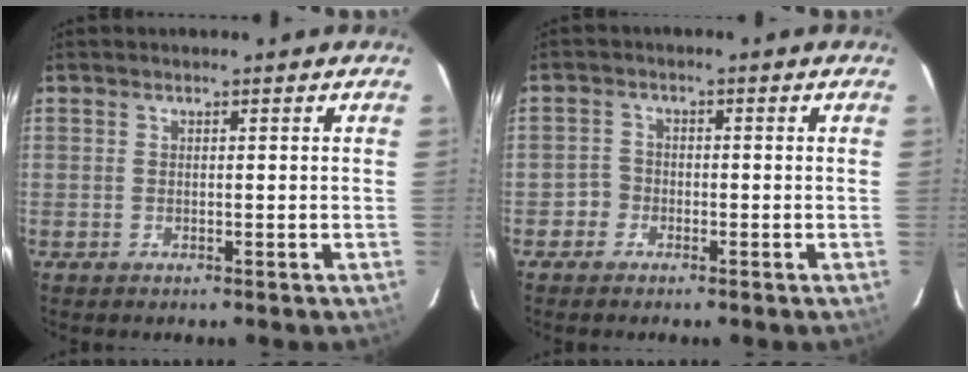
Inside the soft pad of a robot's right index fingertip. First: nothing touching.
{"total": 2.4, "force": [-1.5, 1.9, -0.1], "torque": [-0.001, 0.009, -0.029]}